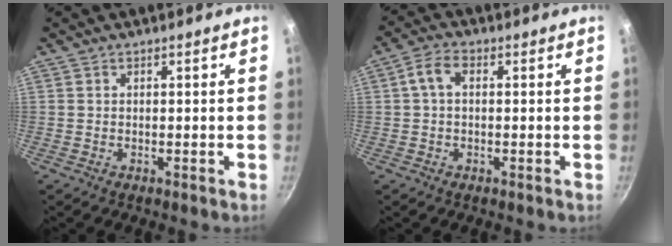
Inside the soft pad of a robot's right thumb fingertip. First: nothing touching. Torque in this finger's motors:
{"motor_torque": [-0.41, 0.75, 0.59, -0.12, 0.03]}